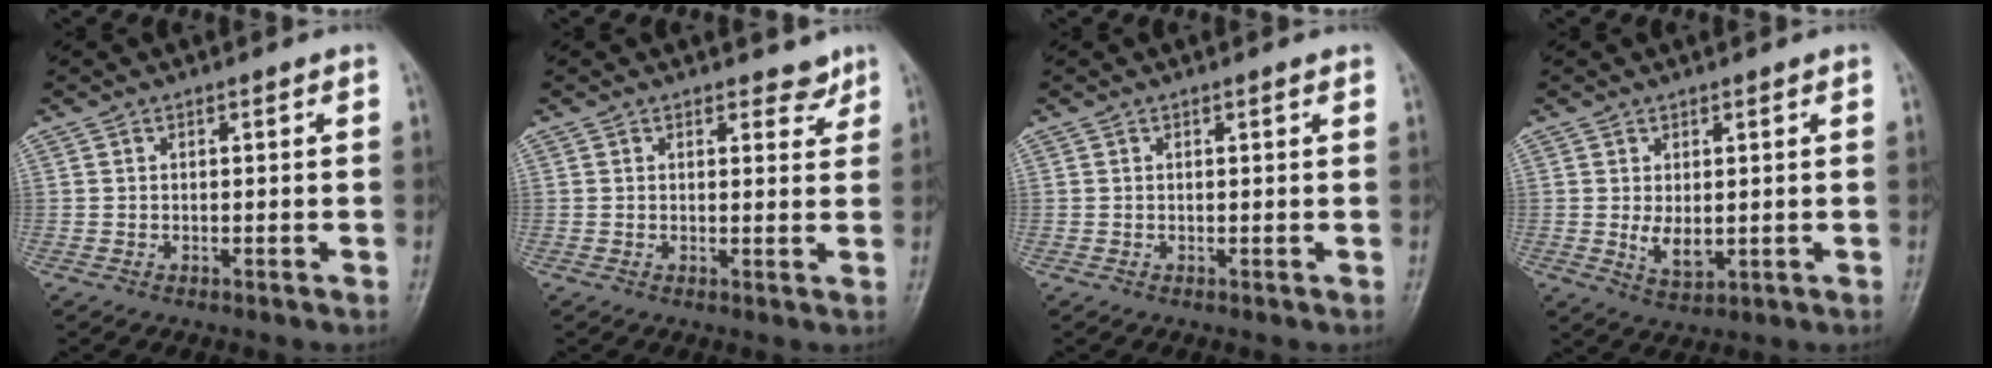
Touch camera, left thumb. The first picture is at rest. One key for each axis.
{"total": 2.6, "fx": 2.2, "fy": 1.3, "fz": 0.6, "tx": 0.010, "ty": -0.016, "tz": 0.024}
{"total": 0.6, "fx": 0.5, "fy": 0.2, "fz": 0.4, "tx": -0.007, "ty": -0.001, "tz": 0.004}
{"total": 4.2, "fx": 0.4, "fy": 2.5, "fz": 3.4, "tx": -0.050, "ty": -0.013, "tz": 0.017}